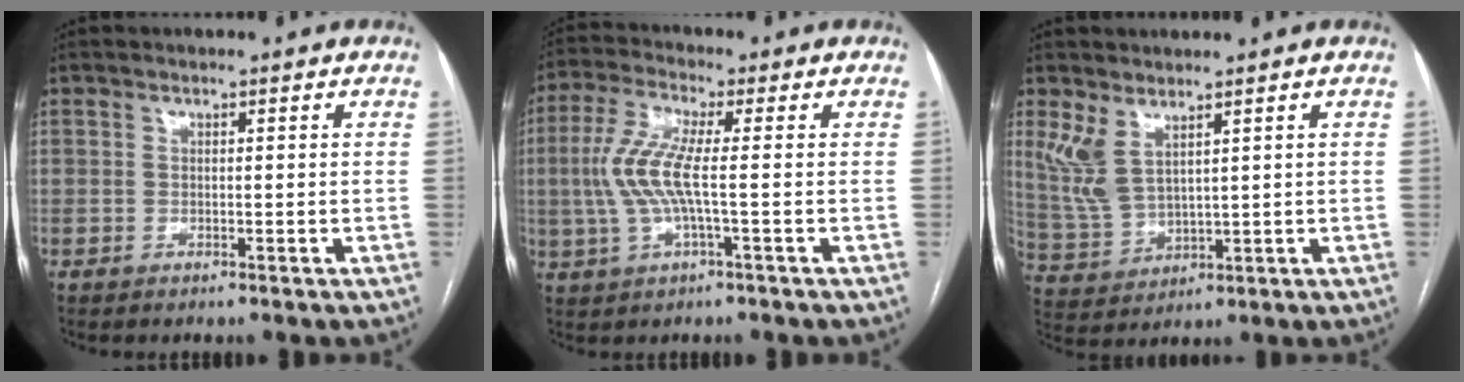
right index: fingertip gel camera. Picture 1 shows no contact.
{"total": 8.1, "force": [-0.4, 1.2, 8.0], "torque": [-0.182, 0.008, -0.013]}
{"total": 6.3, "force": [3.5, 2.8, 4.4], "torque": [-0.109, 0.000, 0.087]}